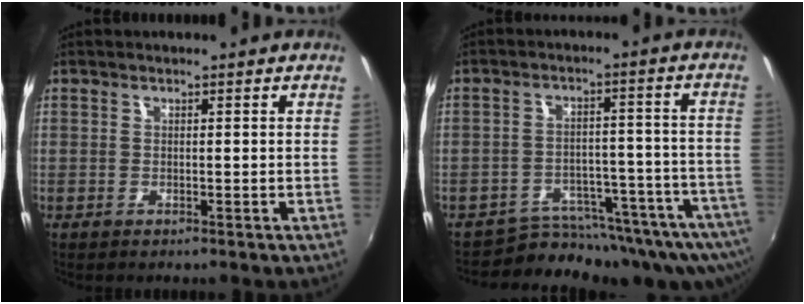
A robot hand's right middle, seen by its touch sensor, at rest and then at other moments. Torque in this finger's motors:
{"motor_torque": [1.11, -1.03, 0.17, 0.03]}